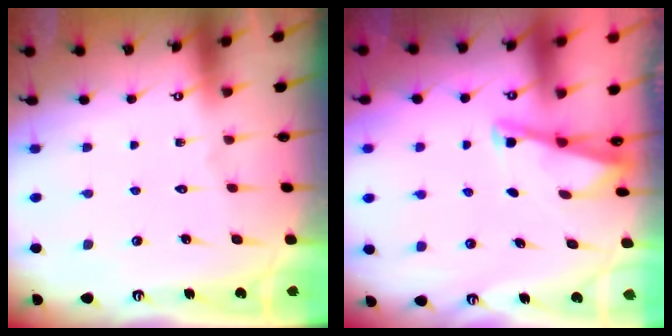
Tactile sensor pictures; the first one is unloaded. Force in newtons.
{"total": 2.7, "press": 2.7, "slide": 0.3}